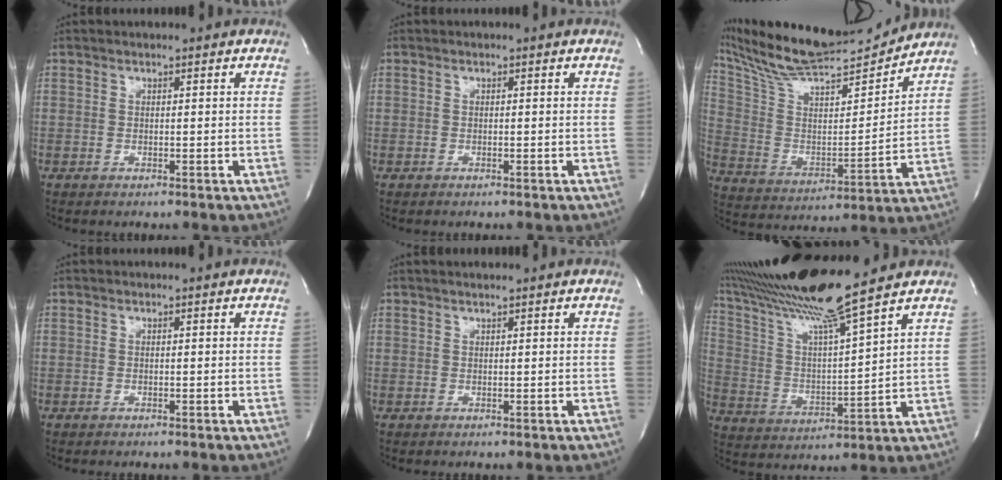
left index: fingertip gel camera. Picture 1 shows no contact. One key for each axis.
{"total": 0.0}
{"total": 21.4, "fx": 19.8, "fy": 2.0, "fz": 7.9, "tx": -0.160, "ty": 0.001, "tz": 0.332}
{"total": 0.0}
{"total": 0.9, "fx": 0.7, "fy": -0.1, "fz": 0.5, "tx": -0.015, "ty": 0.007, "tz": 0.014}
{"total": 16.6, "fx": 13.9, "fy": -1.8, "fz": 8.8, "tx": -0.173, "ty": -0.010, "tz": 0.246}